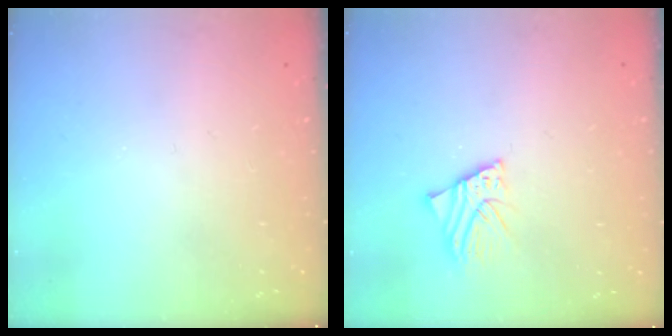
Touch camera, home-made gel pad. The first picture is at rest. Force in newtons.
{"total": 4.5, "press": 4.4, "slide": 0.6}